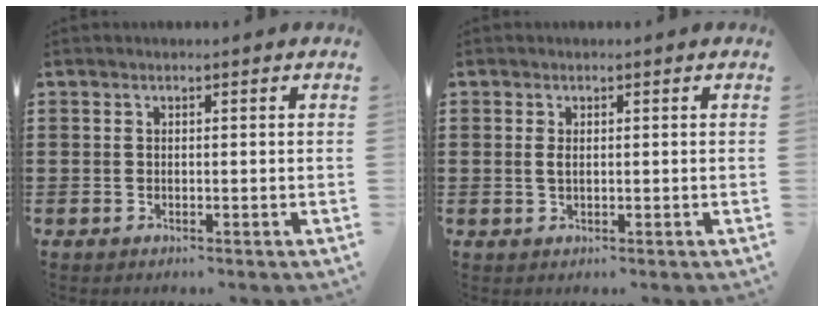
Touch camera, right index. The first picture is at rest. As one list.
[{"total": 1.4, "force": [0.2, 0.6, 1.2], "torque": [-0.026, 0.004, 0.002]}]